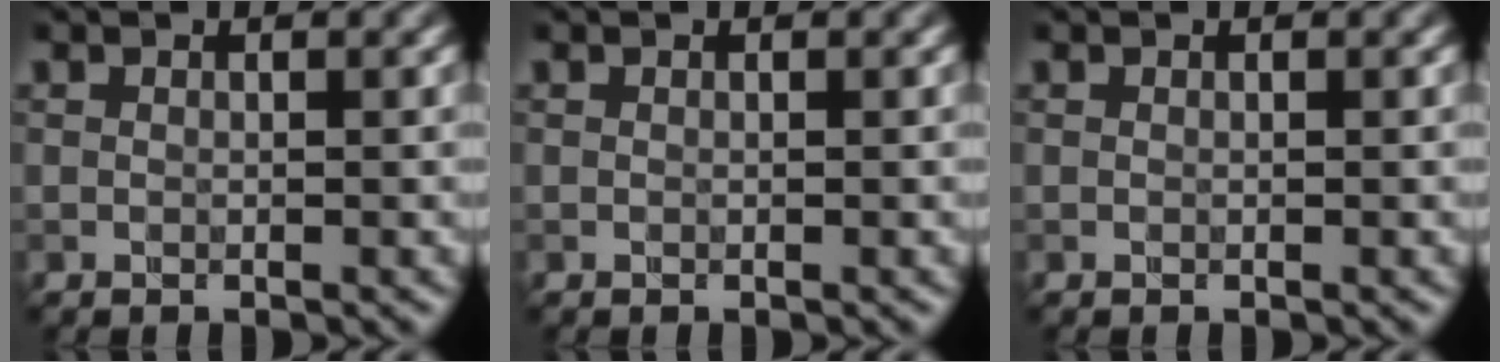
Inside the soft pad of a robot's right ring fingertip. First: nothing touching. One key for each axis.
{"total": 0.0}
{"total": 0.0}